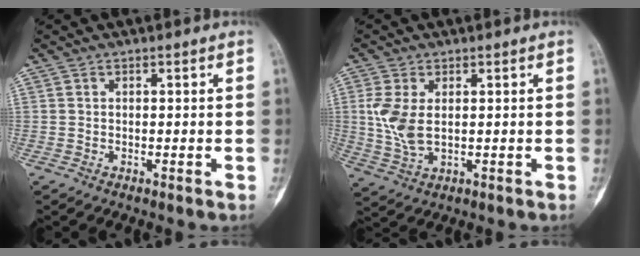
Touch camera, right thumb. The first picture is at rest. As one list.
[{"total": 6.8, "force": [0.8, 3.7, 5.6], "torque": [-0.131, -0.004, 0.023]}]